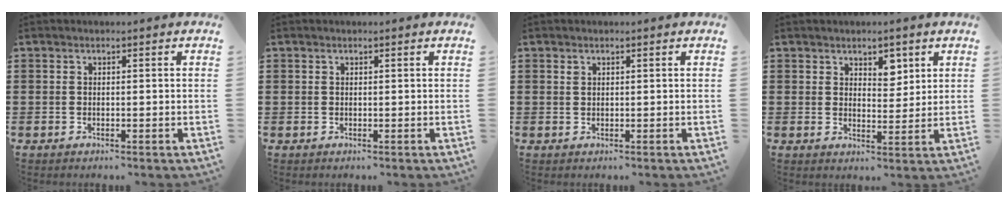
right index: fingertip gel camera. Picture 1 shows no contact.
{"total": 0.7, "force": [0.3, 0.6, 0.0], "torque": [-0.002, 0.002, 0.006]}
{"total": 0.7, "force": [0.4, 0.5, 0.4], "torque": [-0.009, 0.002, 0.008]}
{"total": 3.7, "force": [2.5, 2.2, 1.5], "torque": [-0.021, 0.006, 0.043]}